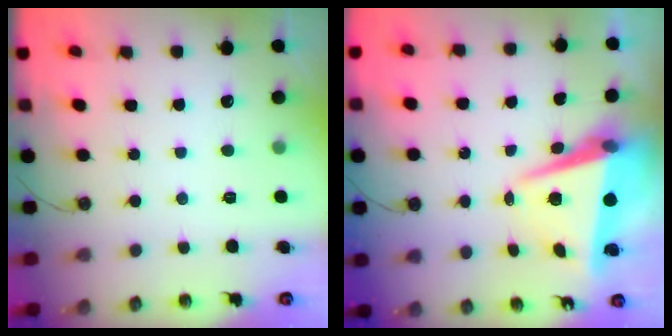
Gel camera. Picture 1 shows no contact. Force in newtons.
{"total": 9.2, "press": 9.0, "slide": 1.8}